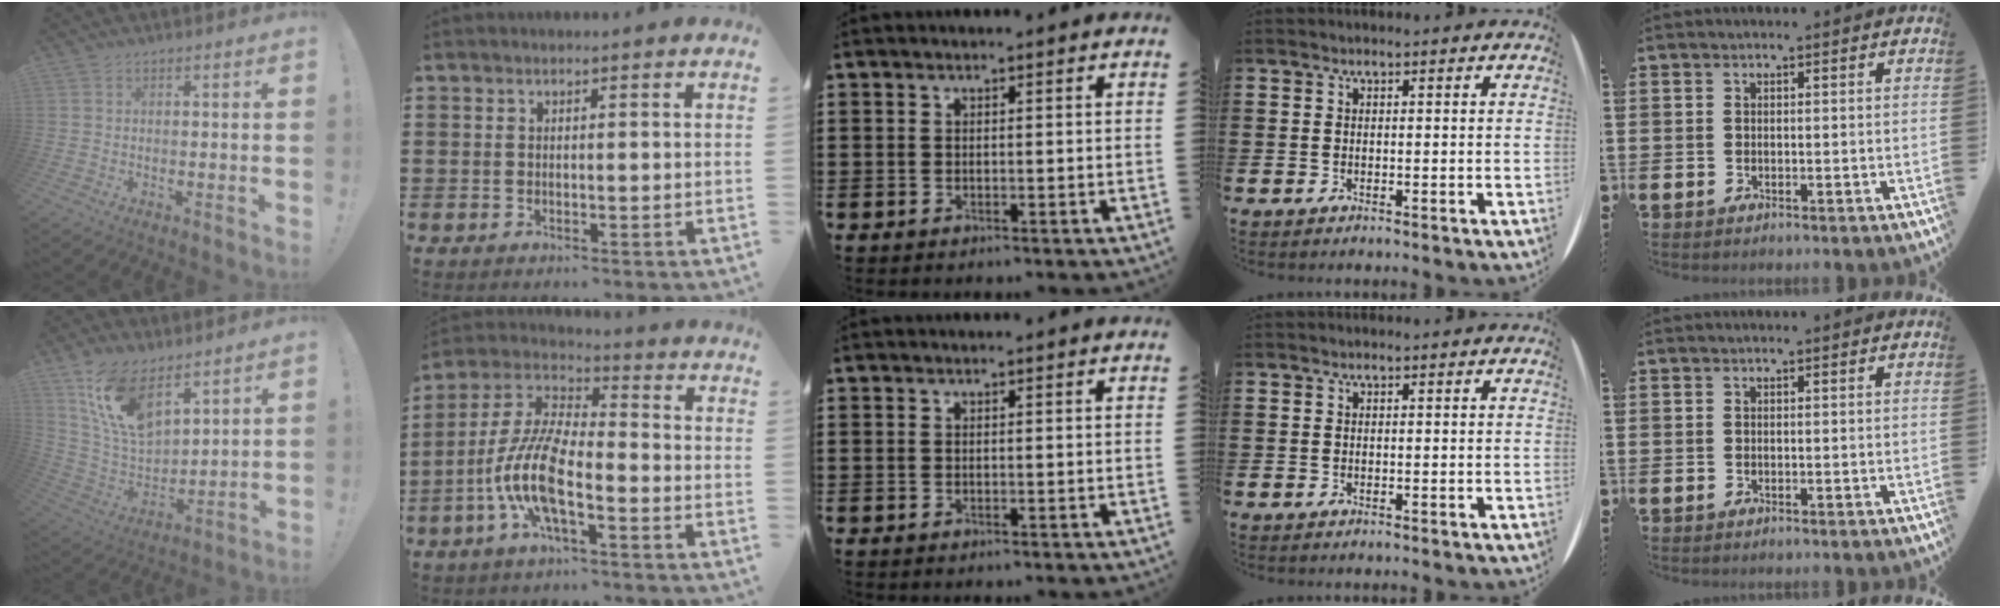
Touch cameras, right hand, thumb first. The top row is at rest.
{"thumb": {"total": 15.5, "force": [10.0, 7.6, 9.1], "torque": [-0.202, -0.059, 0.189]}, "index": {"total": 10.9, "force": [-4.6, 3.4, 9.3], "torque": [-0.231, -0.013, -0.095]}}